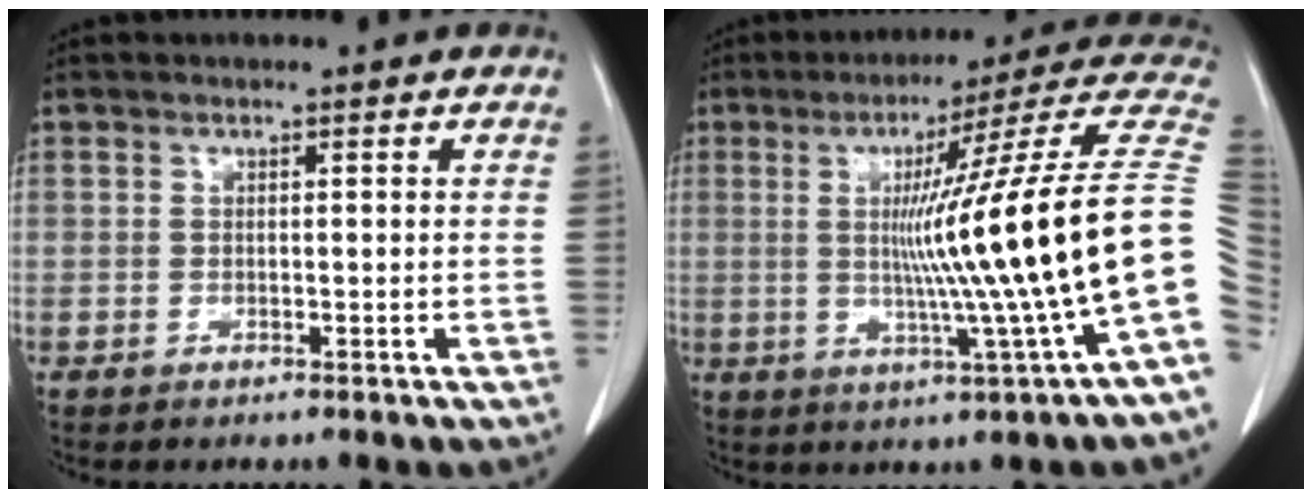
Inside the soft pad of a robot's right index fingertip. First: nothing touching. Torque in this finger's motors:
{"motor_torque": [2.14, 0.00, 1.05, 0.21]}